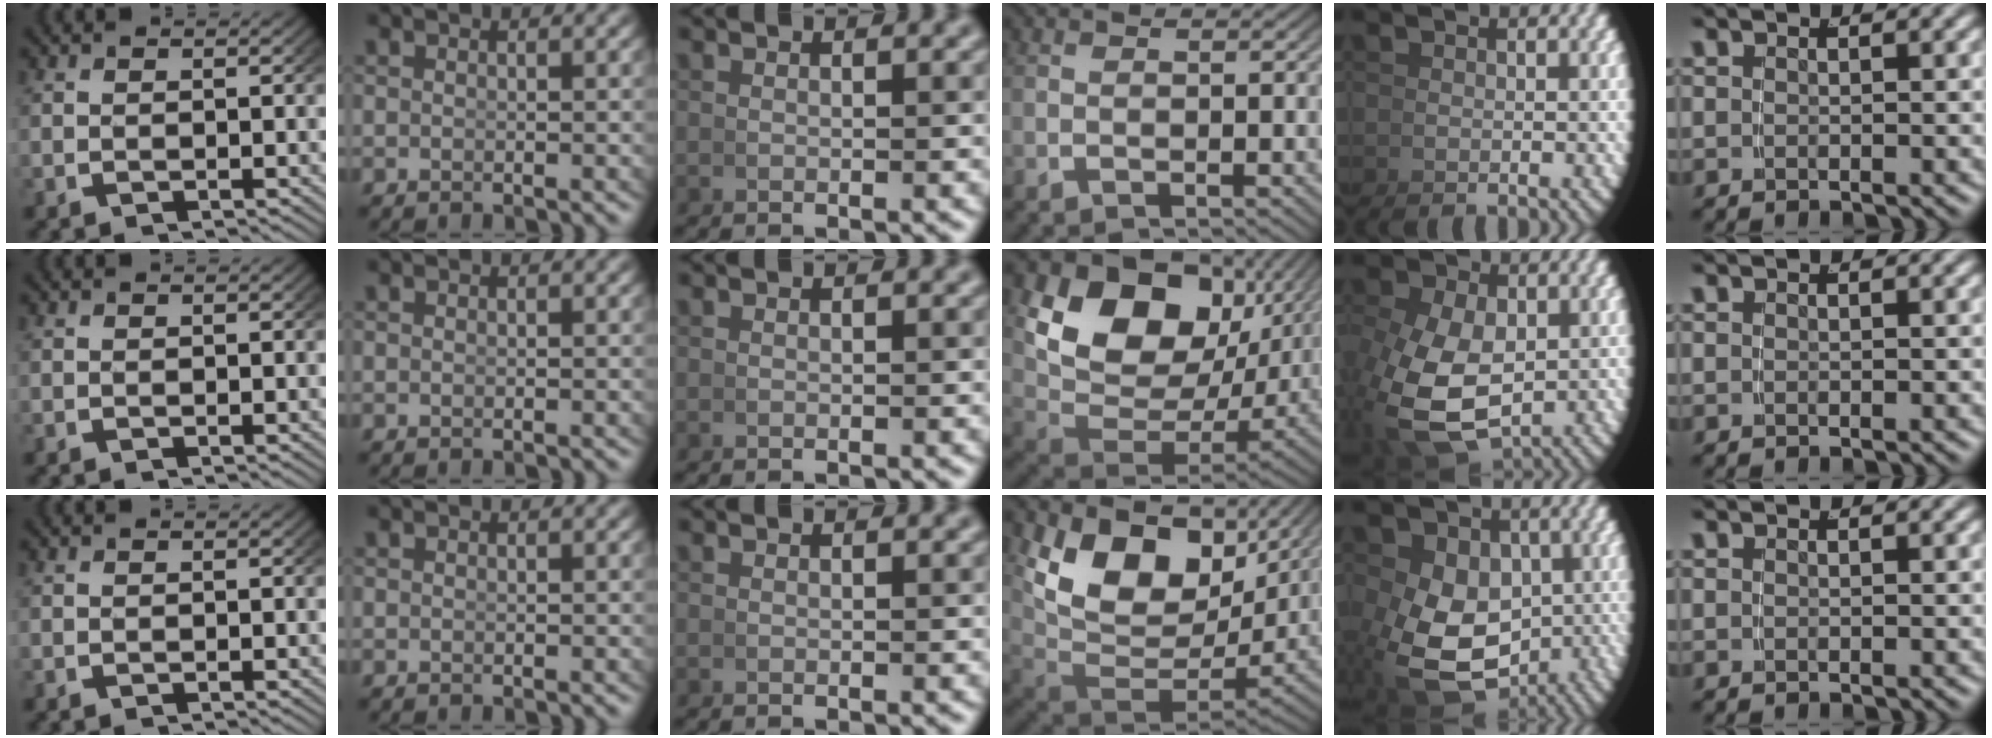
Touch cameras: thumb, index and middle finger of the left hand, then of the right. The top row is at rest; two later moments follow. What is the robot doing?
{"motion": "grasp_and_lifting", "object": "coin"}